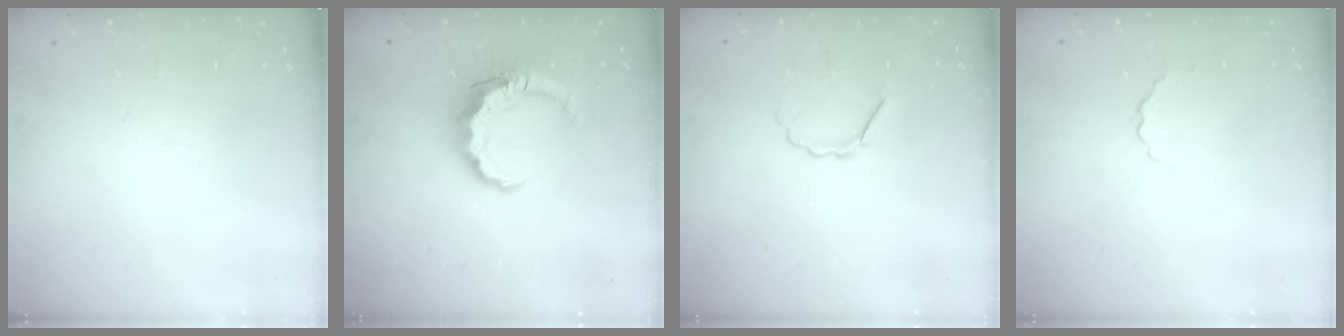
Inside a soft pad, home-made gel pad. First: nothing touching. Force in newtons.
{"total": 8.5, "press": 8.5, "slide": 0.9}
{"total": 2.8, "press": 2.7, "slide": 0.8}
{"total": 2.2, "press": 2.1, "slide": 0.8}